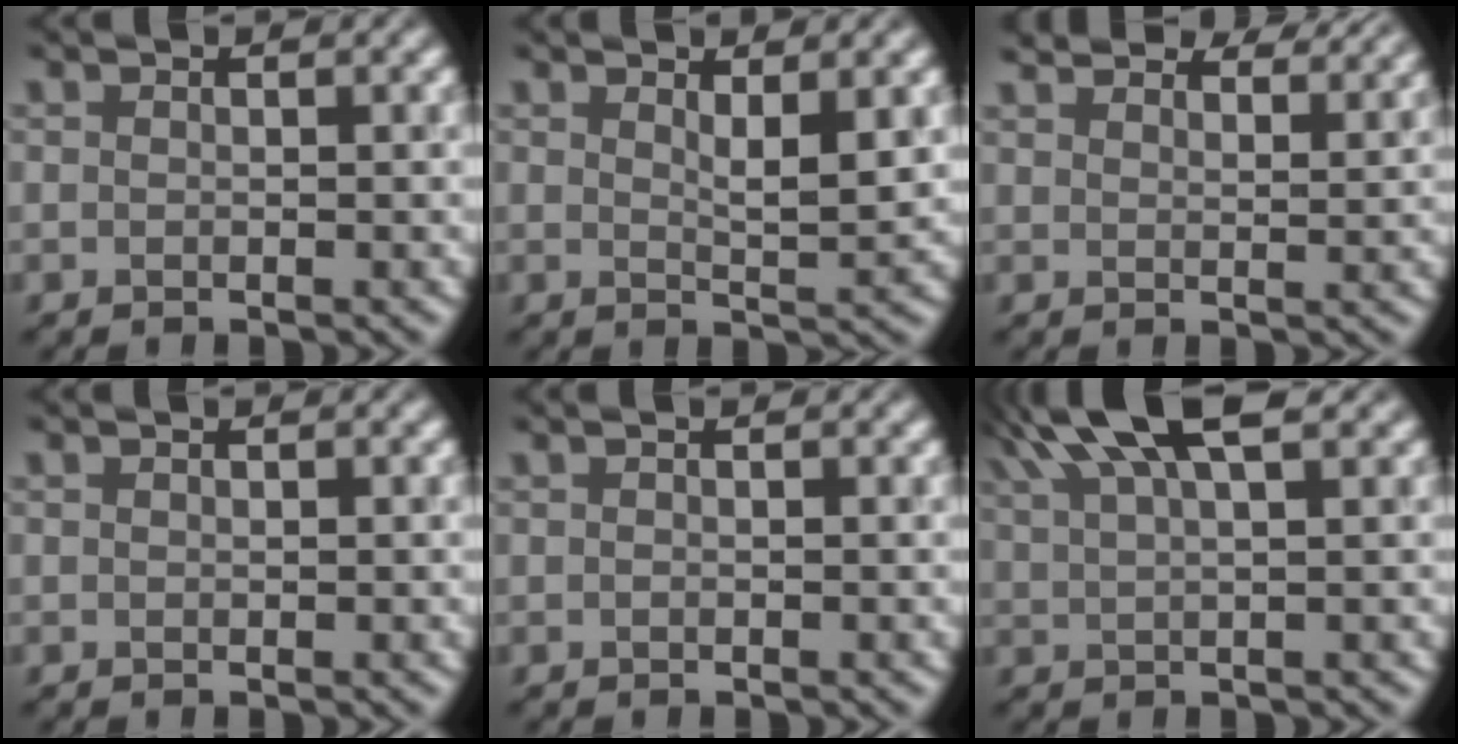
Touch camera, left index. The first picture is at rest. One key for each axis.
{"total": 2.4, "fx": 0.8, "fy": 0.4, "fz": 2.2, "tx": -0.035, "ty": 0.001, "tz": 0.020}
{"total": 5.3, "fx": 5.1, "fy": 0.7, "fz": 1.4, "tx": -0.027, "ty": 0.010, "tz": 0.067}
{"total": 0.0}
{"total": 0.0}
{"total": 6.7, "fx": 4.6, "fy": 1.4, "fz": 4.7, "tx": -0.064, "ty": 0.027, "tz": 0.077}